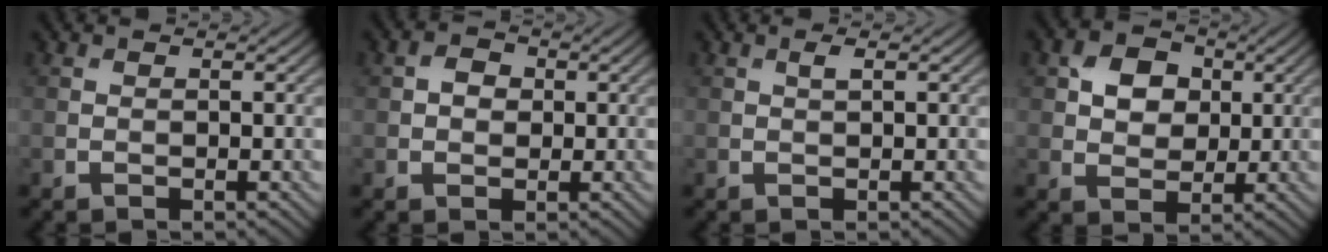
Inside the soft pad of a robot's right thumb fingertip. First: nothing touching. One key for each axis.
{"total": 2.3, "fx": 0.3, "fy": 1.9, "fz": 1.2, "tx": -0.025, "ty": 0.002, "tz": -0.001}
{"total": 1.0, "fx": 0.5, "fy": 0.2, "fz": 0.8, "tx": -0.018, "ty": 0.002, "tz": 0.009}
{"total": 5.3, "fx": 1.5, "fy": 4.3, "fz": 2.7, "tx": -0.054, "ty": 0.009, "tz": 0.015}